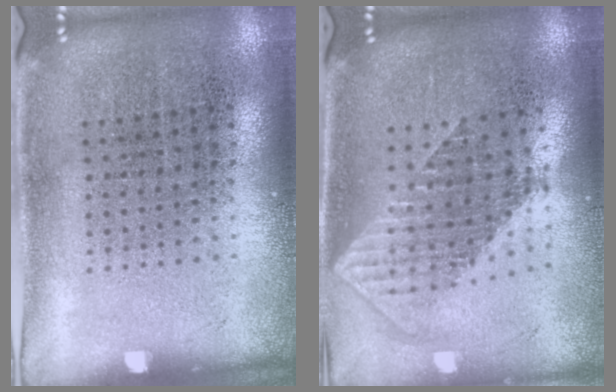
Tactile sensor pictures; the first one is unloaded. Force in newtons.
{"total": 1.9, "press": 1.5, "slide": 1.1}